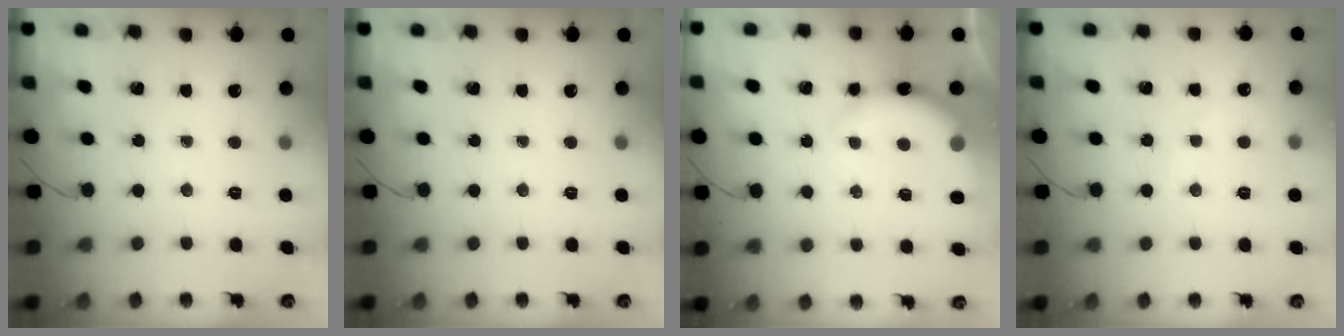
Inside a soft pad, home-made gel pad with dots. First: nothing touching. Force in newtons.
{"total": 0.0}
{"total": 8.5, "press": 8.3, "slide": 1.7}
{"total": 3.4, "press": 3.3, "slide": 1.0}